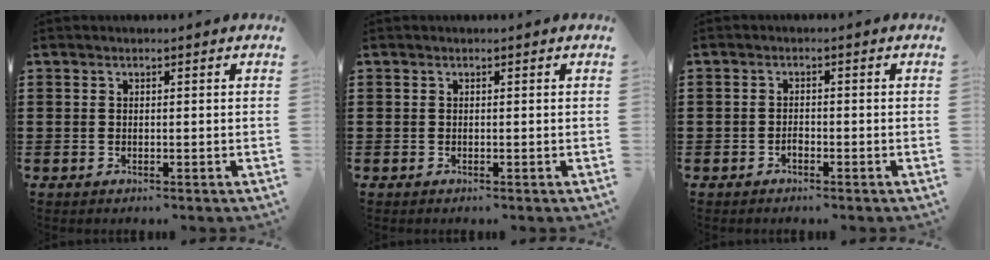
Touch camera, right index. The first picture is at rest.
{"total": 0.0}
{"total": 1.1, "force": [-0.7, 0.7, 0.5], "torque": [-0.013, -0.003, -0.014]}